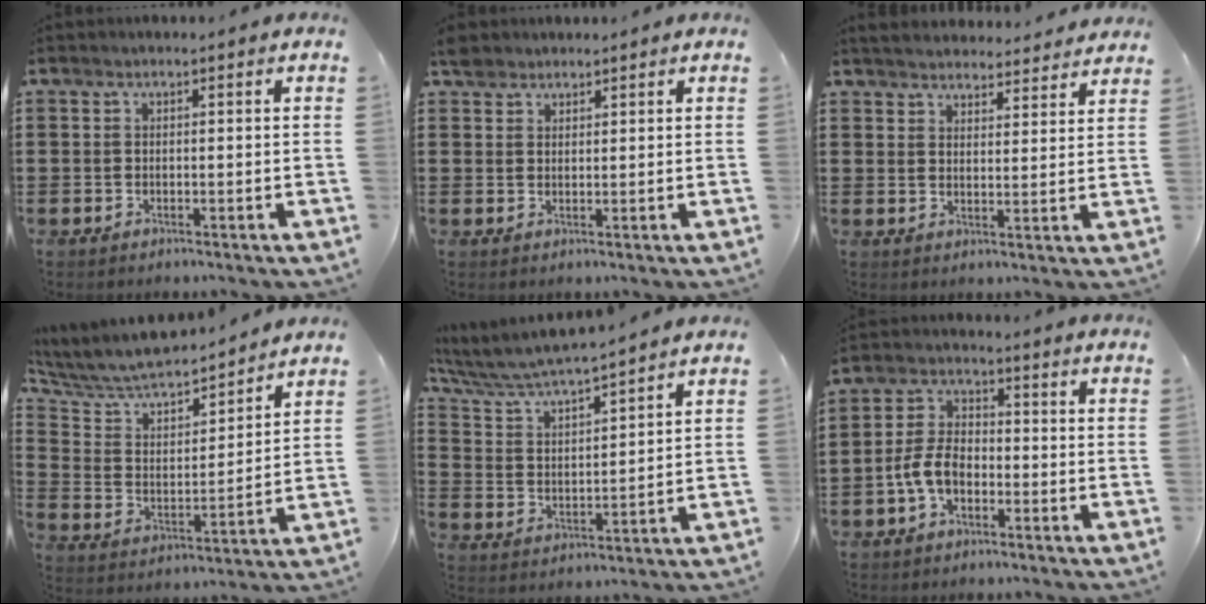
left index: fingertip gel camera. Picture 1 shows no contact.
{"total": 2.3, "force": [2.0, 1.1, 0.3], "torque": [-0.011, 0.005, 0.039]}
{"total": 3.9, "force": [3.9, 0.3, 0.3], "torque": [-0.020, -0.019, 0.070]}
{"total": 7.3, "force": [6.9, 1.3, 2.1], "torque": [-0.074, -0.052, 0.115]}
{"total": 5.3, "force": [5.1, -0.1, 1.3], "torque": [-0.052, -0.038, 0.082]}
{"total": 5.7, "force": [-2.4, 3.4, 4.0], "torque": [-0.104, 0.003, -0.054]}